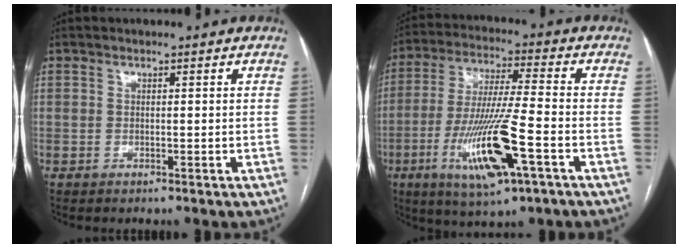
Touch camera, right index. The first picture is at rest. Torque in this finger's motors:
{"motor_torque": [2.14, 0.00, 0.51, 0.21]}